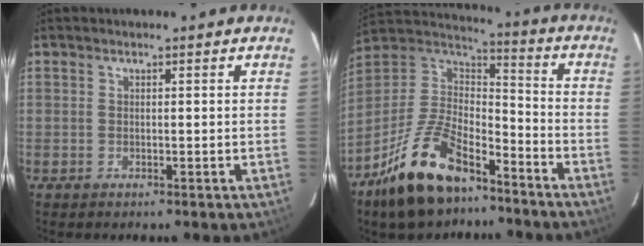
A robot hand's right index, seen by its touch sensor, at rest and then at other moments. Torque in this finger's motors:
{"motor_torque": [1.05, -1.09, 0.86, 0.21]}